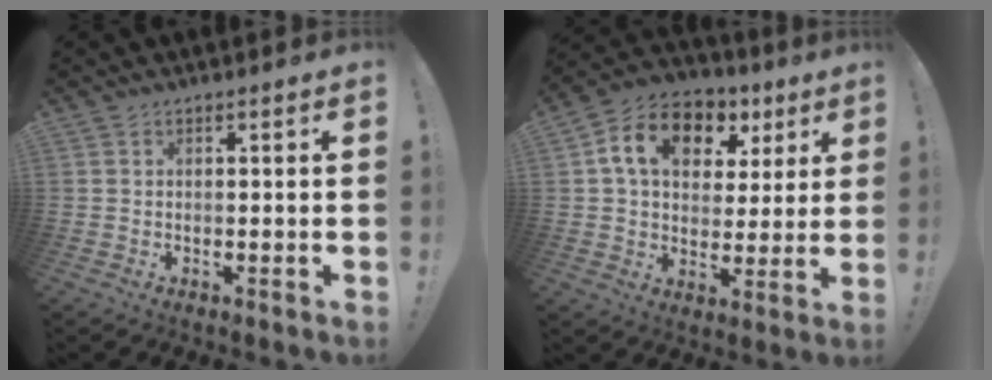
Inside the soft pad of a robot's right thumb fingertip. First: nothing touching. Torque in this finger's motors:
{"motor_torque": [1.55, 1.56, 0.26, 0.26, 0.16]}